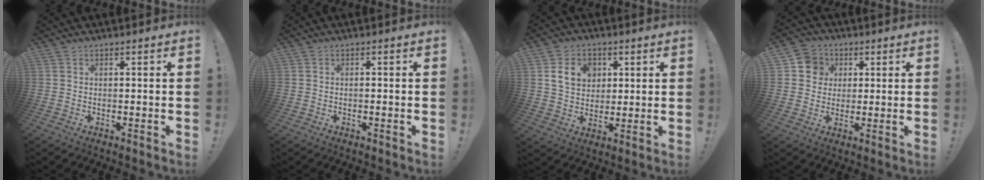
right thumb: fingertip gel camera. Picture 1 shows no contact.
{"total": 0.8, "force": [-0.6, 0.1, 0.6], "torque": [-0.012, 0.001, -0.010]}
{"total": 10.6, "force": [3.6, 8.7, 4.9], "torque": [-0.073, -0.004, 0.072]}
{"total": 8.0, "force": [1.7, 7.6, 1.9], "torque": [-0.027, 0.000, 0.037]}